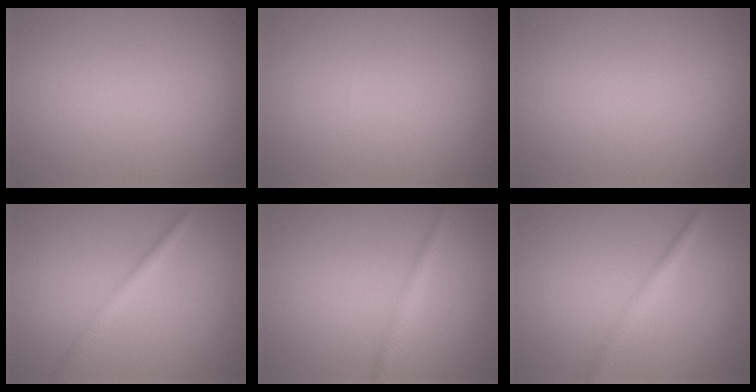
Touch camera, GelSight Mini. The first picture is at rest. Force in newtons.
{"total": 0.0}
{"total": 0.0}
{"total": 2.1, "press": 2.1, "slide": 0.1}
{"total": 1.4, "press": 1.4, "slide": 0.0}
{"total": 2.2, "press": 2.2, "slide": 0.0}